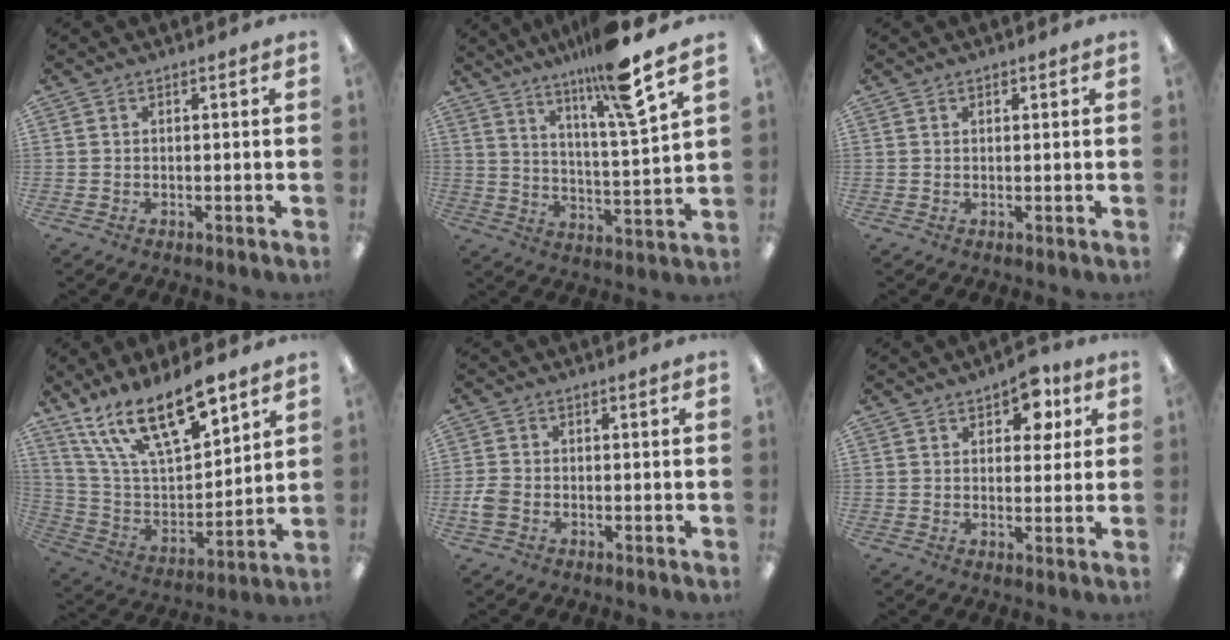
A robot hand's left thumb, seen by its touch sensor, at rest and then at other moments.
{"total": 14.5, "force": [11.2, 0.4, 9.3], "torque": [-0.164, -0.061, 0.173]}
{"total": 0.7, "force": [0.6, 0.4, 0.2], "torque": [-0.003, 0.000, 0.012]}
{"total": 20.0, "force": [13.9, 7.3, 12.3], "torque": [-0.222, -0.081, 0.247]}
{"total": 3.2, "force": [-1.0, 2.4, 2.0], "torque": [-0.039, 0.006, -0.019]}
{"total": 7.7, "force": [4.4, 4.3, 4.6], "torque": [-0.044, -0.014, 0.072]}